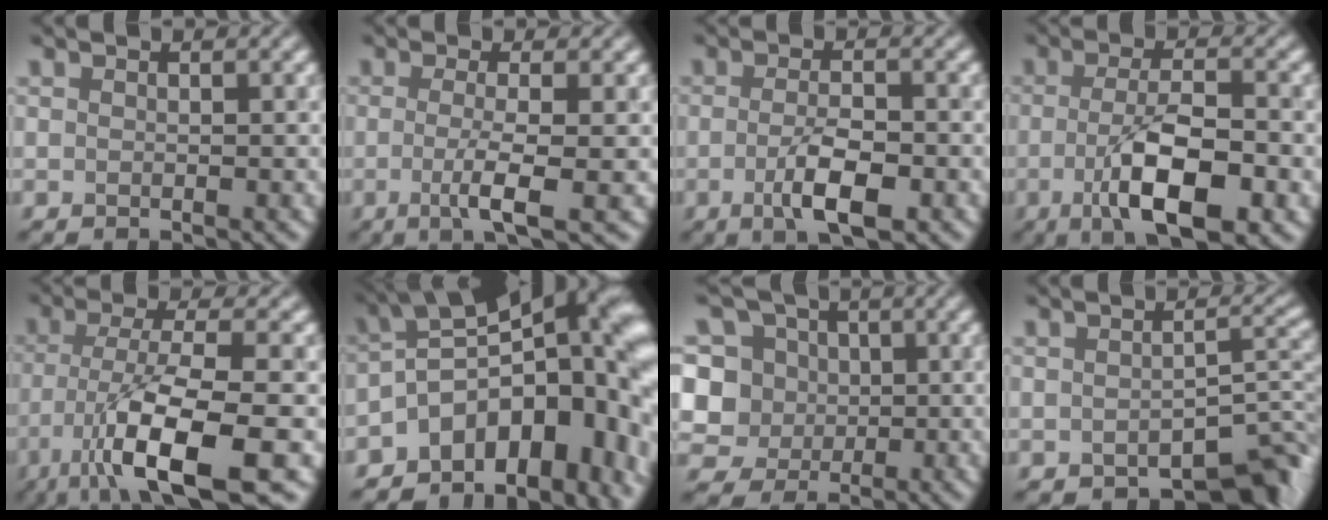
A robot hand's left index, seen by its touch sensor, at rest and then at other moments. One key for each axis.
{"total": 4.4, "fx": -0.9, "fy": 0.8, "fz": 4.2, "tx": -0.075, "ty": -0.010, "tz": -0.018}
{"total": 4.6, "fx": -1.7, "fy": 1.4, "fz": 4.1, "tx": -0.078, "ty": -0.005, "tz": -0.030}
{"total": 8.2, "fx": -2.5, "fy": 2.4, "fz": 7.4, "tx": -0.127, "ty": -0.003, "tz": -0.043}
{"total": 10.3, "fx": -4.7, "fy": 2.5, "fz": 8.8, "tx": -0.151, "ty": -0.009, "tz": -0.087}
{"total": 15.4, "fx": -5.6, "fy": 8.2, "fz": 11.8, "tx": -0.144, "ty": 0.015, "tz": -0.090}
{"total": 10.5, "fx": 1.7, "fy": 9.5, "fz": 4.0, "tx": -0.103, "ty": 0.033, "tz": 0.015}
{"total": 5.8, "fx": -3.8, "fy": 2.3, "fz": 3.7, "tx": -0.033, "ty": -0.003, "tz": -0.051}